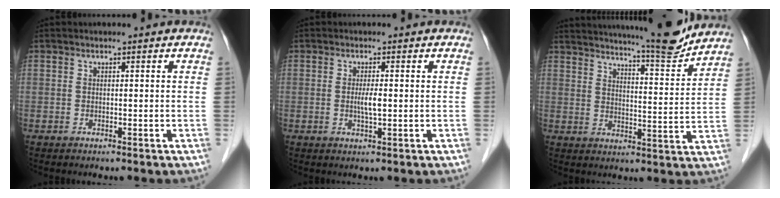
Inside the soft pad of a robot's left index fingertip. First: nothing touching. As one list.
[{"total": 2.3, "force": [-0.2, 0.2, 2.3], "torque": [-0.047, -0.003, -0.002]}, {"total": 14.1, "force": [13.1, 0.0, 5.2], "torque": [-0.083, -0.025, 0.177]}]